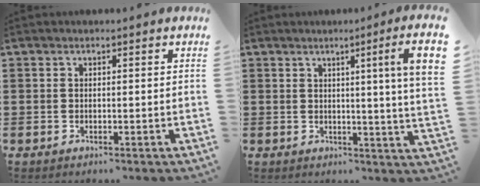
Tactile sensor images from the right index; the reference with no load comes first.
{"total": 5.7, "force": [1.9, -1.4, 5.2], "torque": [-0.084, -0.013, 0.023]}